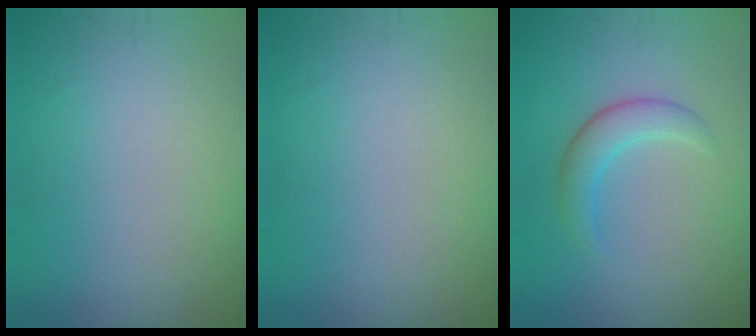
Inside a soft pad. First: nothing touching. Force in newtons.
{"total": 0.0}
{"total": 2.6, "press": 2.6, "slide": 0.2}